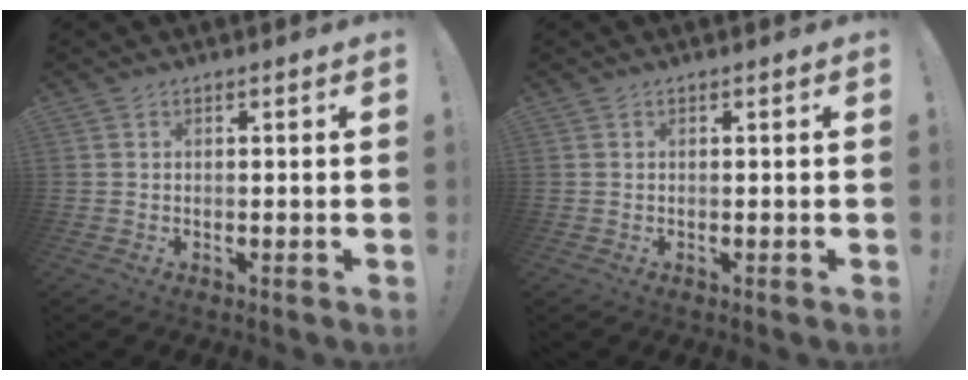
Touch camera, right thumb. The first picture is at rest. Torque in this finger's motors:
{"motor_torque": [0.00, 0.00, -0.01, 0.01, 0.02]}